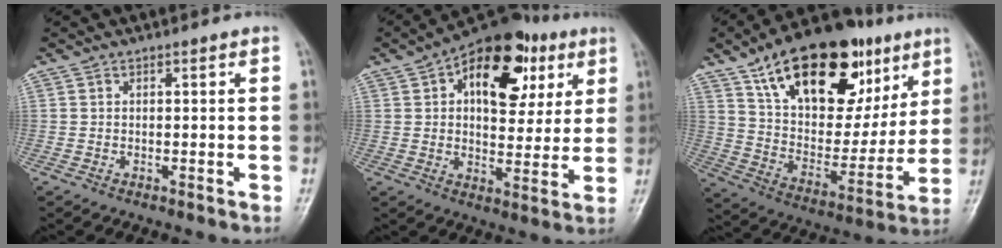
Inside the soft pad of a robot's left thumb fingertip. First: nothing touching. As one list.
[{"total": 18.9, "force": [7.4, 10.7, 13.7], "torque": [-0.144, -0.002, 0.106]}, {"total": 29.6, "force": [15.3, 15.7, 19.9], "torque": [-0.271, -0.010, 0.256]}]